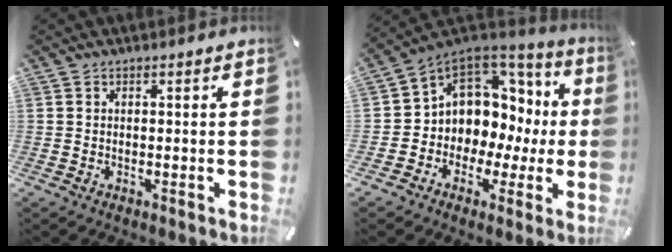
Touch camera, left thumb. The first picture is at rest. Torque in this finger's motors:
{"motor_torque": [0.63, 0.82, 0.95, 0.88, 0.17]}